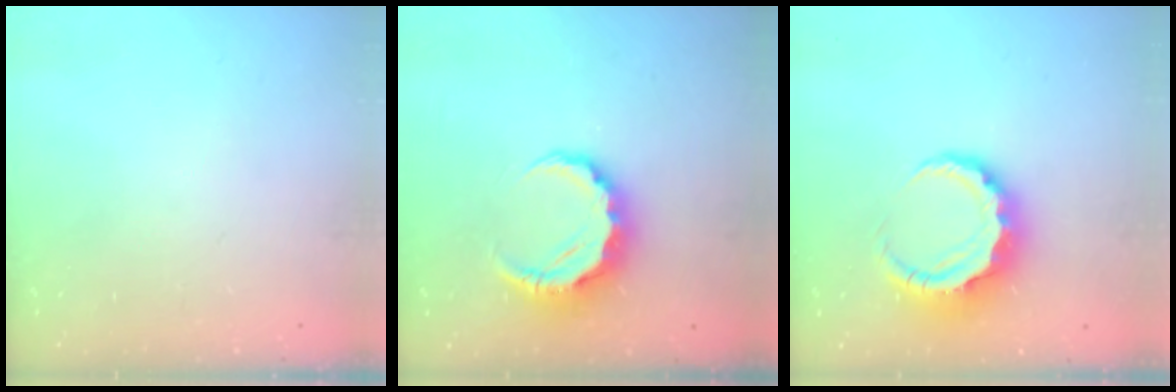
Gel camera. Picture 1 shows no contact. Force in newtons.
{"total": 8.1, "press": 7.9, "slide": 1.4}
{"total": 8.4, "press": 8.3, "slide": 1.6}